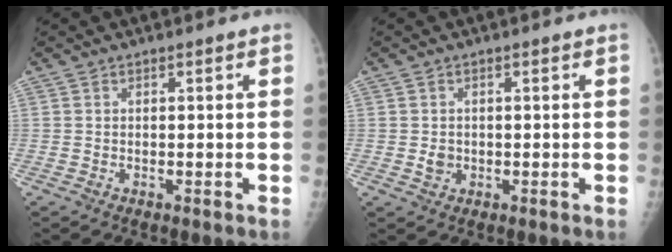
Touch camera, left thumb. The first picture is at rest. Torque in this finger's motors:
{"motor_torque": [0.21, 0.09, 0.36, 0.19, 0.00]}